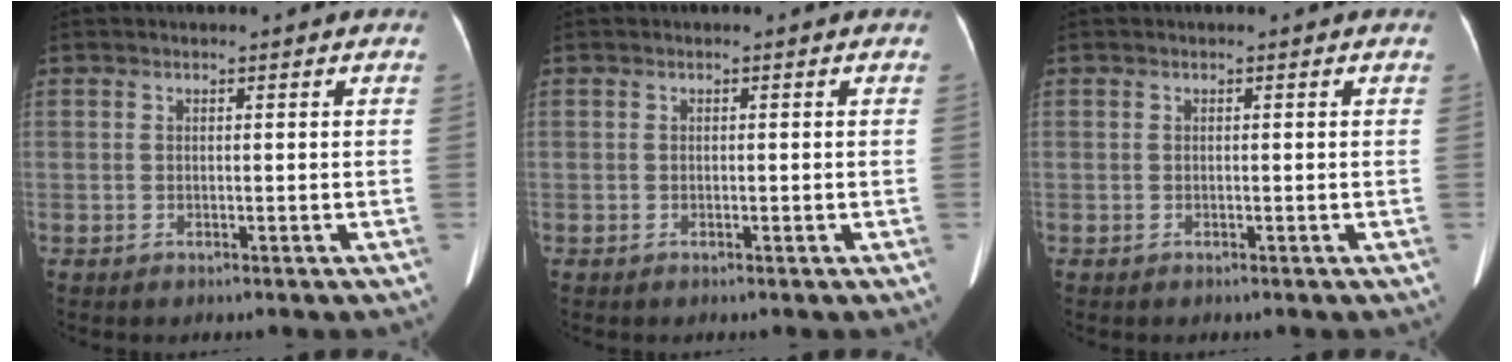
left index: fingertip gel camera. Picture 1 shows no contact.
{"total": 0.0}
{"total": 0.0}